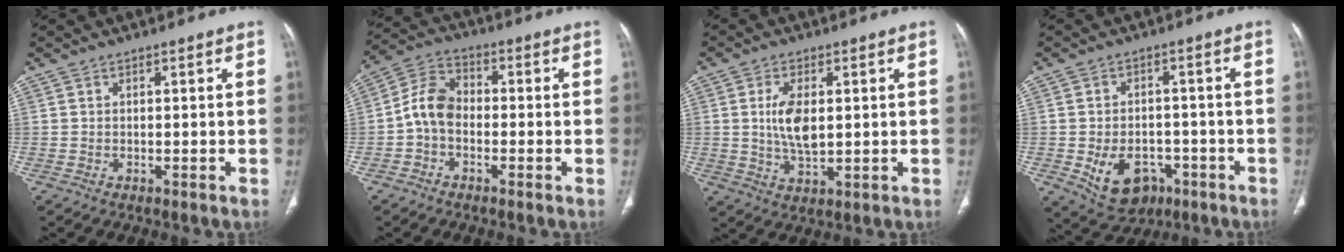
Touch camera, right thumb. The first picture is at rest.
{"total": 7.4, "force": [-1.5, 5.2, 5.0], "torque": [-0.085, 0.028, -0.044]}
{"total": 7.4, "force": [0.9, 3.7, 6.3], "torque": [-0.120, -0.008, 0.019]}
{"total": 10.3, "force": [-3.9, 7.4, 6.0], "torque": [-0.078, 0.022, -0.044]}